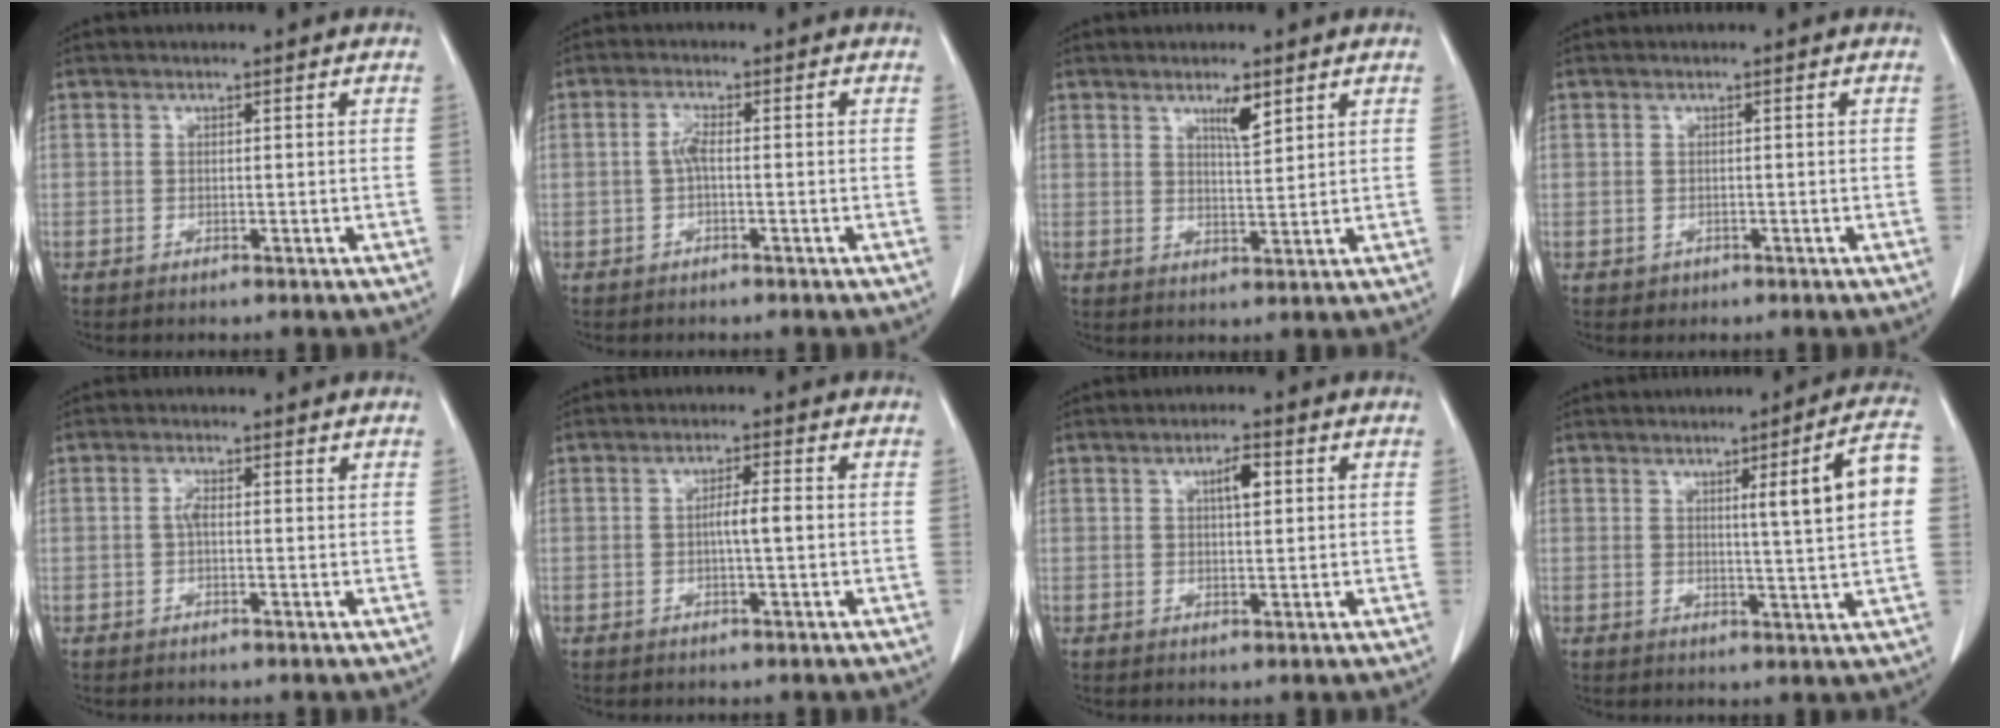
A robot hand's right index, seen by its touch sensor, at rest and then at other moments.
{"total": 2.5, "force": [-0.2, 0.5, 2.5], "torque": [-0.049, 0.009, -0.003]}
{"total": 3.8, "force": [2.4, 0.6, 2.9], "torque": [-0.050, -0.004, 0.043]}
{"total": 1.0, "force": [-0.4, 0.9, 0.0], "torque": [-0.003, 0.003, -0.003]}
{"total": 1.6, "force": [0.4, 0.5, 1.4], "torque": [-0.029, 0.003, 0.007]}
{"total": 2.9, "force": [-0.2, 0.1, 2.9], "torque": [-0.051, 0.001, -0.004]}
{"total": 3.2, "force": [1.1, 0.8, 2.9], "torque": [-0.049, 0.002, 0.018]}
{"total": 9.3, "force": [1.9, -1.1, 9.1], "torque": [-0.123, -0.001, 0.025]}